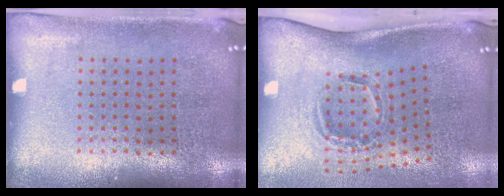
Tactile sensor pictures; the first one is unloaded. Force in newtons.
{"total": 2.1, "press": 1.2, "slide": 1.7}